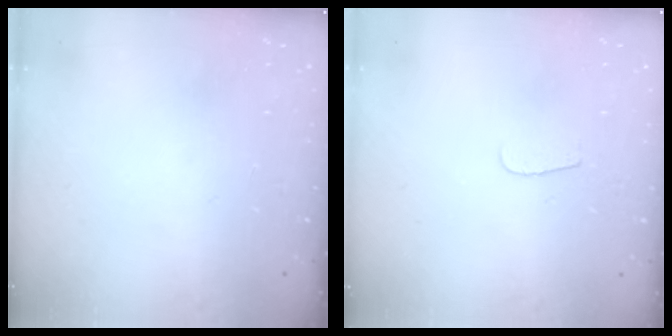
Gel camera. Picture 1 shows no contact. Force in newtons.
{"total": 3.7, "press": 3.6, "slide": 0.4}